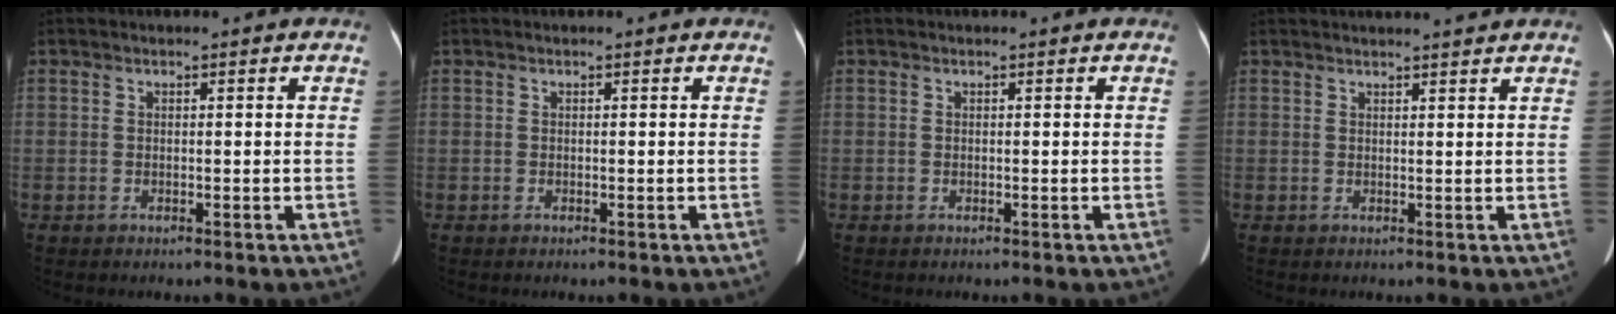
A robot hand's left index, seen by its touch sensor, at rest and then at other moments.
{"total": 0.0}
{"total": 0.0}
{"total": 4.0, "force": [3.8, -0.5, 1.4], "torque": [-0.019, 0.011, 0.045]}